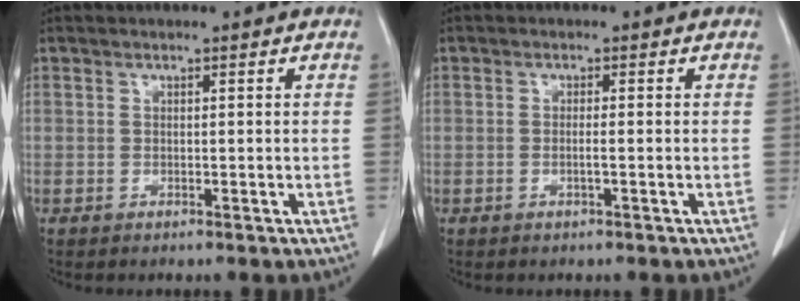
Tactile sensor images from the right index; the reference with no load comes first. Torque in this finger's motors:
{"motor_torque": [-0.05, 0.01, -0.07, 0.00]}